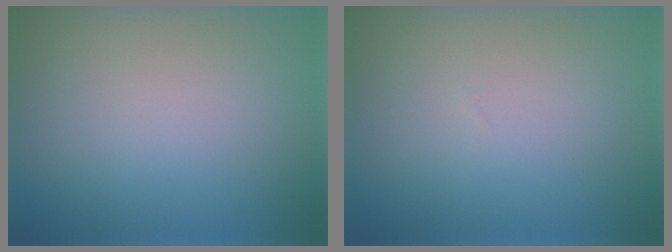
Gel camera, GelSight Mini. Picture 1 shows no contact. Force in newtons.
{"total": 0.0}